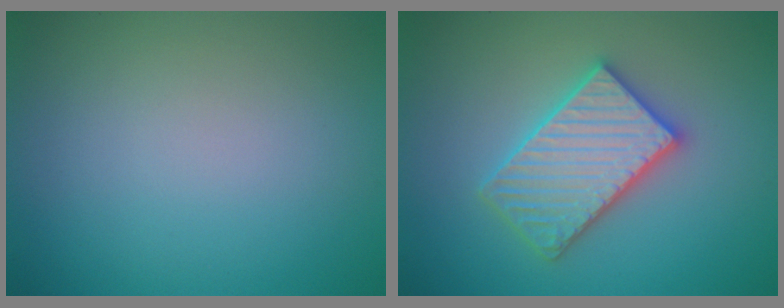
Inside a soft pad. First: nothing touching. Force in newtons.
{"total": 5.6, "press": 5.5, "slide": 0.8}